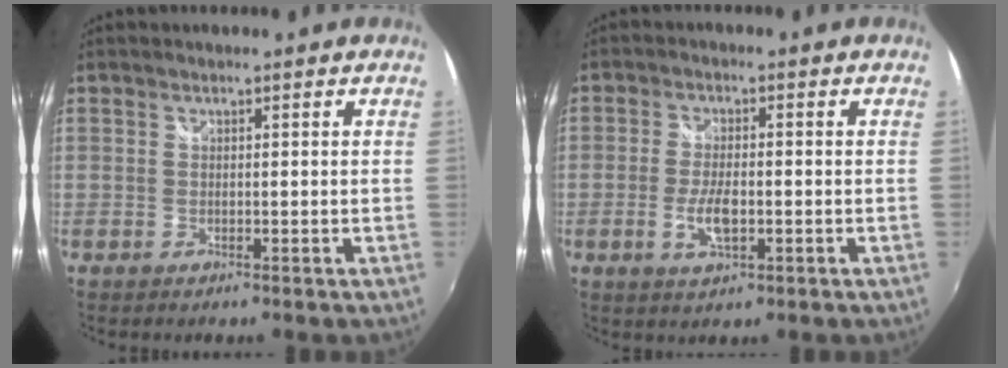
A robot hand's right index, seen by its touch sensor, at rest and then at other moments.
{"total": 5.1, "force": [-1.4, 1.9, 4.5], "torque": [-0.096, -0.003, -0.024]}